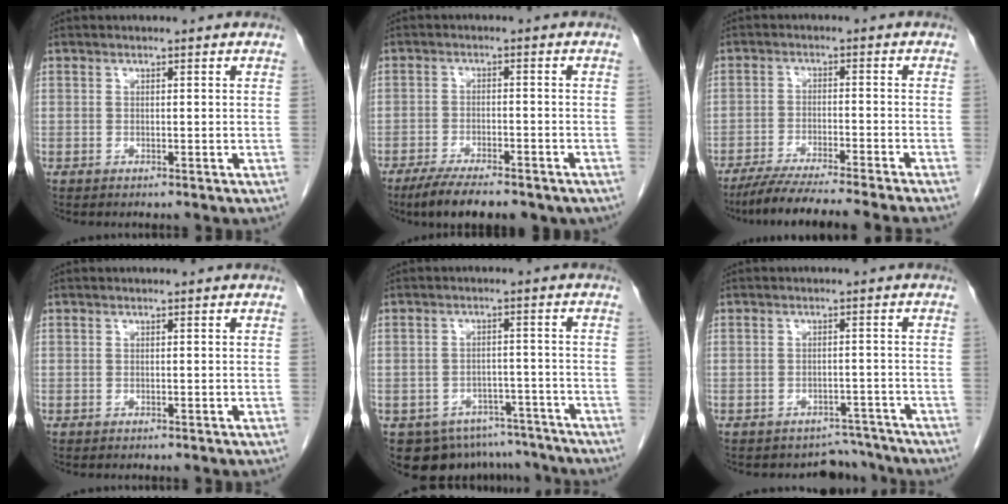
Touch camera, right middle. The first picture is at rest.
{"total": 10.3, "force": [-7.9, 2.8, 6.1], "torque": [-0.086, -0.012, -0.112]}
{"total": 13.5, "force": [-11.8, -1.3, 6.5], "torque": [-0.075, -0.029, -0.183]}
{"total": 0.0}
{"total": 11.1, "force": [-8.8, 6.4, 2.0], "torque": [-0.020, 0.015, -0.102]}
{"total": 4.4, "force": [-3.9, 1.7, -0.8], "torque": [0.017, 0.015, -0.051]}